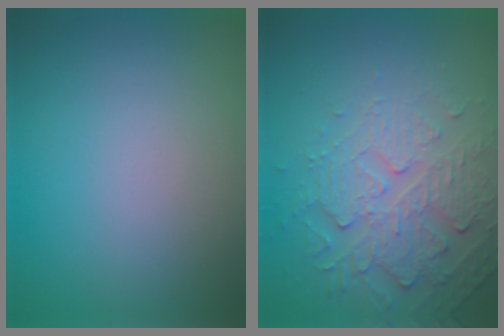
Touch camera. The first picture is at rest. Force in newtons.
{"total": 5.0, "press": 3.6, "slide": 3.5}